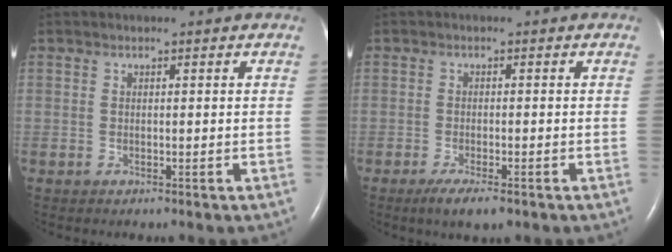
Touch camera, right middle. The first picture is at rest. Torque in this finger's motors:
{"motor_torque": [0.49, -0.32, 0.02, 0.03]}